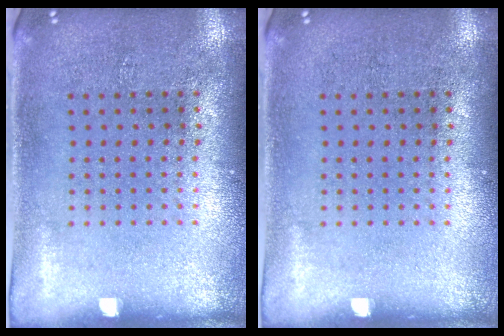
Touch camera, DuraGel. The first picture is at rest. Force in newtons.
{"total": 0.0}